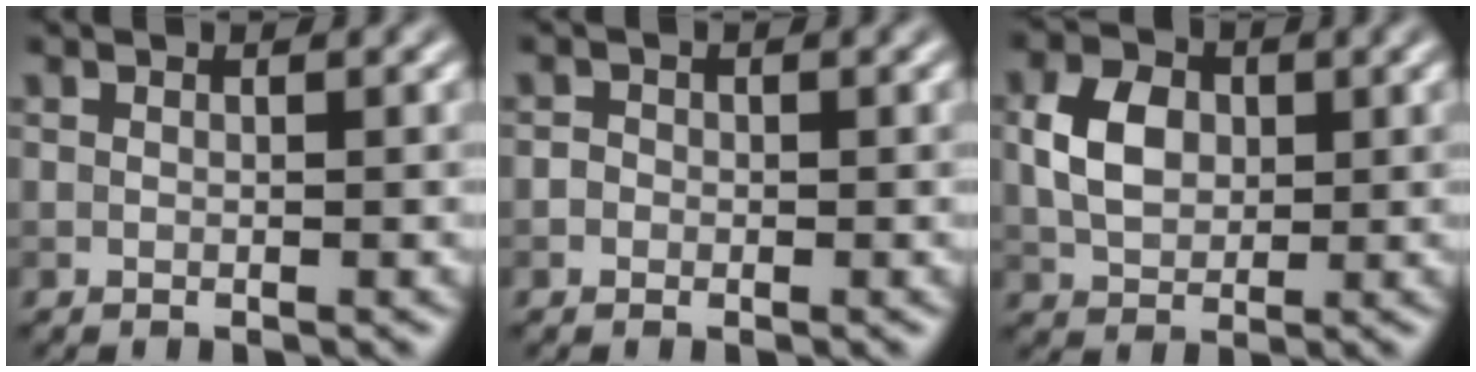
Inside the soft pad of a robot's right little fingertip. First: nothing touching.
{"total": 1.0, "force": [-0.1, 0.9, 0.3], "torque": [0.003, 0.000, -0.010]}
{"total": 4.6, "force": [0.6, 3.4, 3.0], "torque": [-0.066, 0.004, 0.008]}